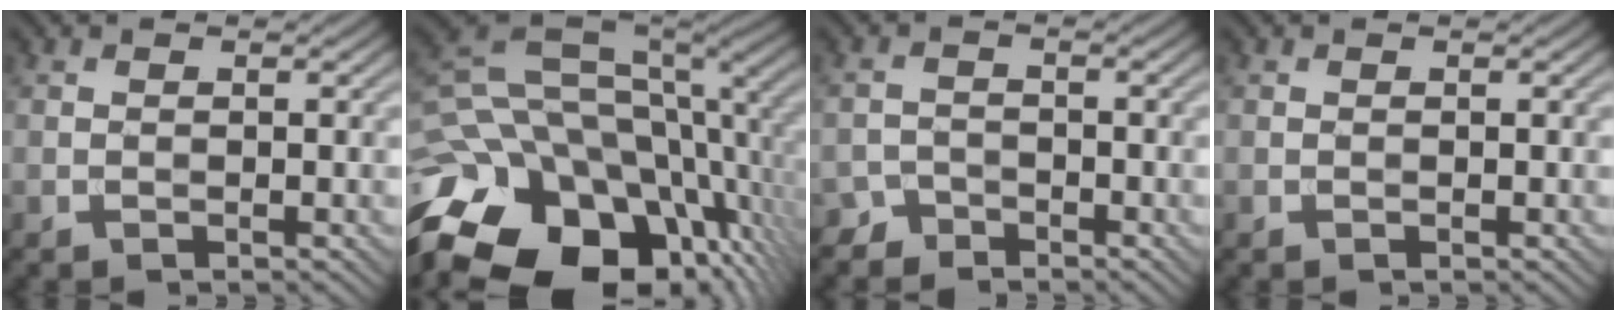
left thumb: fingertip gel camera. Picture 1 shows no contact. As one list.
[{"total": 20.1, "force": [-8.4, 13.6, 12.2], "torque": [-0.268, -0.013, -0.107]}, {"total": 2.3, "force": [-2.1, 1.1, -0.1], "torque": [0.008, 0.009, -0.044]}, {"total": 0.0}]